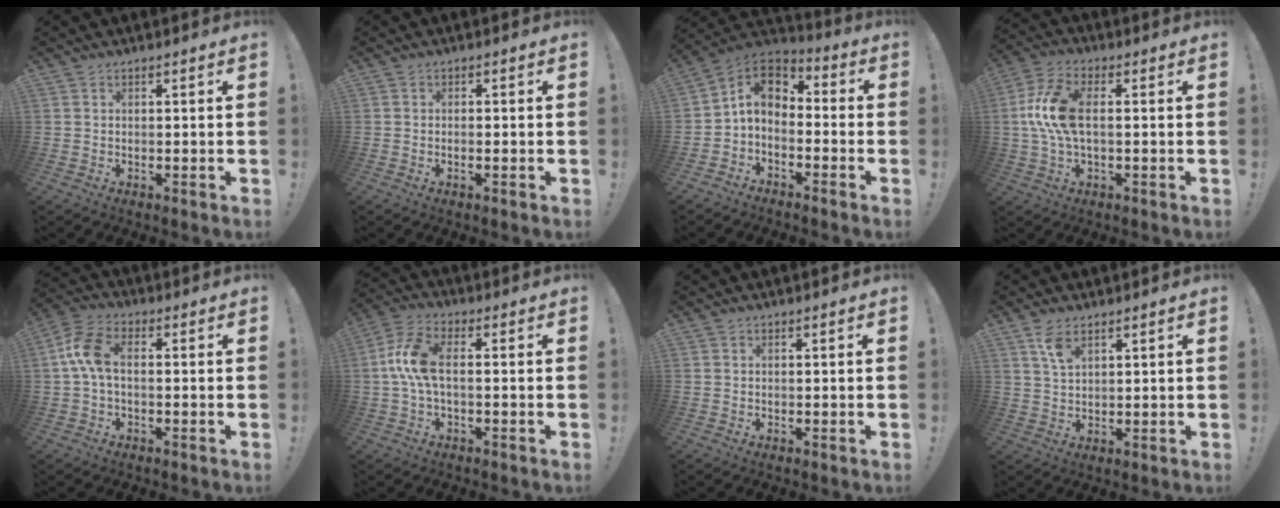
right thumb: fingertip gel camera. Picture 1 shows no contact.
{"total": 1.2, "force": [-0.6, 0.1, 1.1], "torque": [-0.018, 0.000, -0.011]}
{"total": 7.9, "force": [0.1, 5.7, 5.4], "torque": [-0.094, 0.009, 0.008]}
{"total": 12.2, "force": [0.8, 5.8, 10.6], "torque": [-0.211, 0.004, 0.018]}
{"total": 8.8, "force": [0.5, 4.9, 7.3], "torque": [-0.152, 0.014, 0.016]}
{"total": 10.0, "force": [0.3, 4.3, 9.0], "torque": [-0.187, 0.006, 0.009]}
{"total": 0.0}
{"total": 5.5, "force": [3.3, 2.4, 3.6], "torque": [-0.070, -0.010, 0.060]}